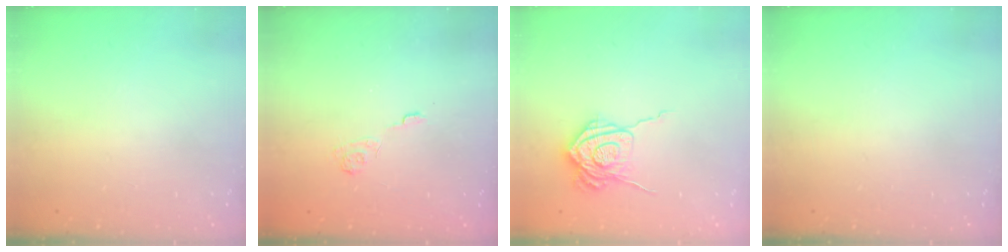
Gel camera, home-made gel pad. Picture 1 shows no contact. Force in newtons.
{"total": 2.7, "press": 2.2, "slide": 1.5}
{"total": 14.0, "press": 14.0, "slide": 0.2}
{"total": 0.0}